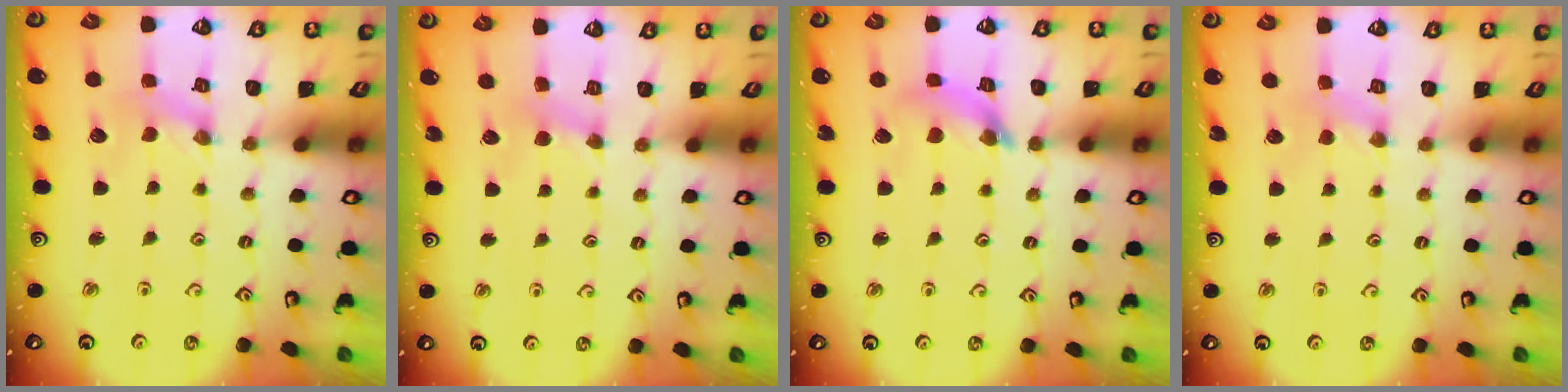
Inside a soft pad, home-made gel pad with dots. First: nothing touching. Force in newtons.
{"total": 3.1, "press": 3.1, "slide": 0.4}
{"total": 6.9, "press": 6.8, "slide": 0.8}
{"total": 1.8, "press": 1.8, "slide": 0.3}